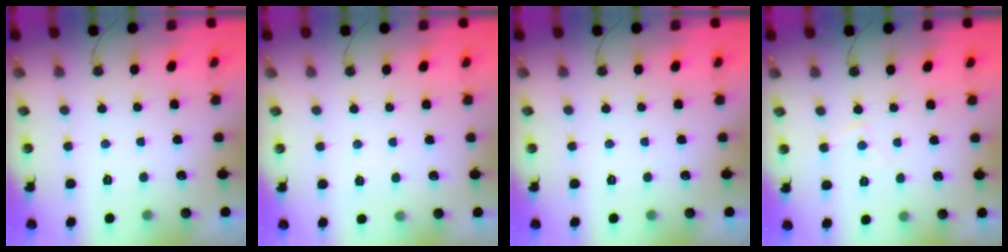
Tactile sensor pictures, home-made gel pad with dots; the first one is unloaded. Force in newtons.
{"total": 3.2, "press": 3.2, "slide": 0.6}
{"total": 0.0}
{"total": 5.0, "press": 4.9, "slide": 0.7}